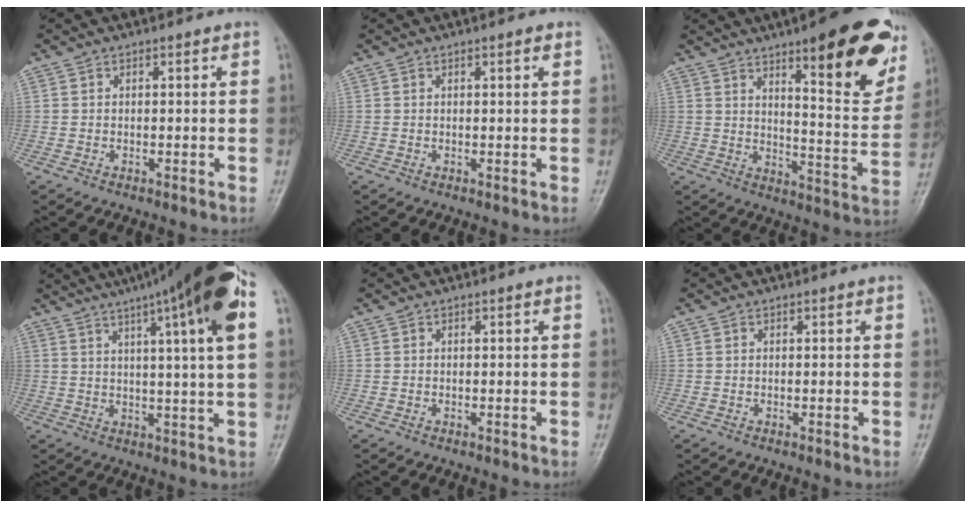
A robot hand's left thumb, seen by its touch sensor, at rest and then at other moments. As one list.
[{"total": 1.1, "force": [0.6, 0.1, 1.0], "torque": [-0.014, -0.001, 0.007]}, {"total": 21.7, "force": [12.1, 5.6, 17.2], "torque": [-0.181, -0.057, 0.167]}, {"total": 19.7, "force": [9.5, 1.7, 17.2], "torque": [-0.256, 0.004, 0.126]}, {"total": 0.0}, {"total": 0.0}]